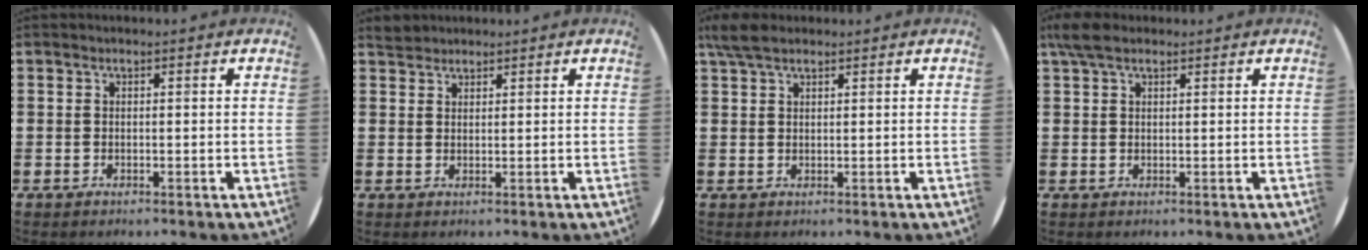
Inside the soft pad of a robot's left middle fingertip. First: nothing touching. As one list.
[{"total": 1.8, "force": [1.7, 0.5, -0.1], "torque": [0.006, 0.002, 0.033]}, {"total": 3.4, "force": [2.5, 1.2, 1.9], "torque": [-0.044, 0.008, 0.046]}, {"total": 3.3, "force": [2.2, 1.4, 2.0], "torque": [-0.046, 0.009, 0.040]}]